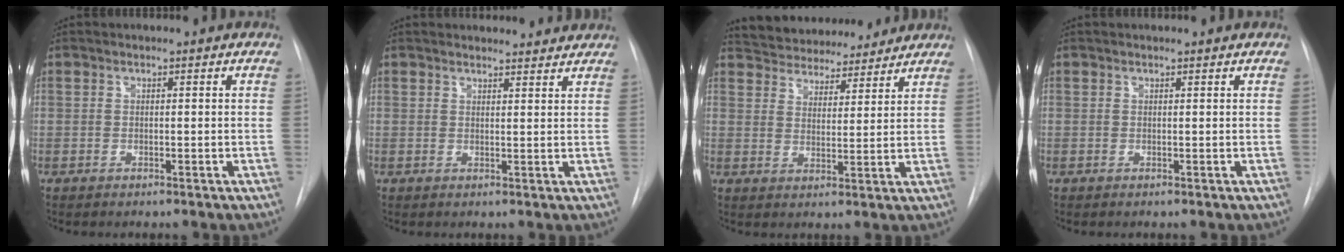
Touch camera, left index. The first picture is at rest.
{"total": 7.3, "force": [7.1, 1.5, 1.0], "torque": [0.001, 0.010, 0.070]}
{"total": 13.1, "force": [12.1, 3.8, 3.2], "torque": [-0.044, 0.017, 0.179]}
{"total": 0.8, "force": [0.8, 0.1, 0.0], "torque": [-0.006, 0.010, 0.015]}